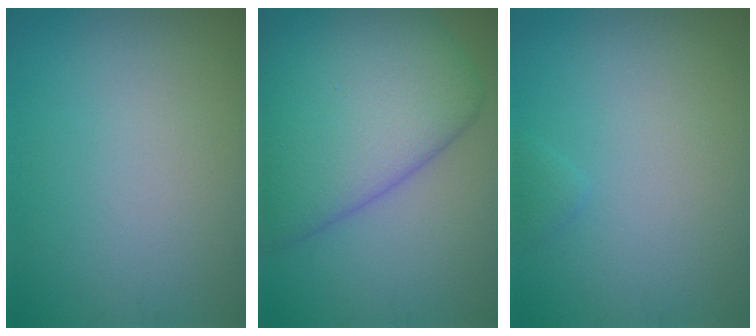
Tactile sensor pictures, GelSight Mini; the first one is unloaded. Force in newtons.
{"total": 10.2, "press": 10.2, "slide": 0.4}
{"total": 0.6, "press": 0.6, "slide": 0.0}